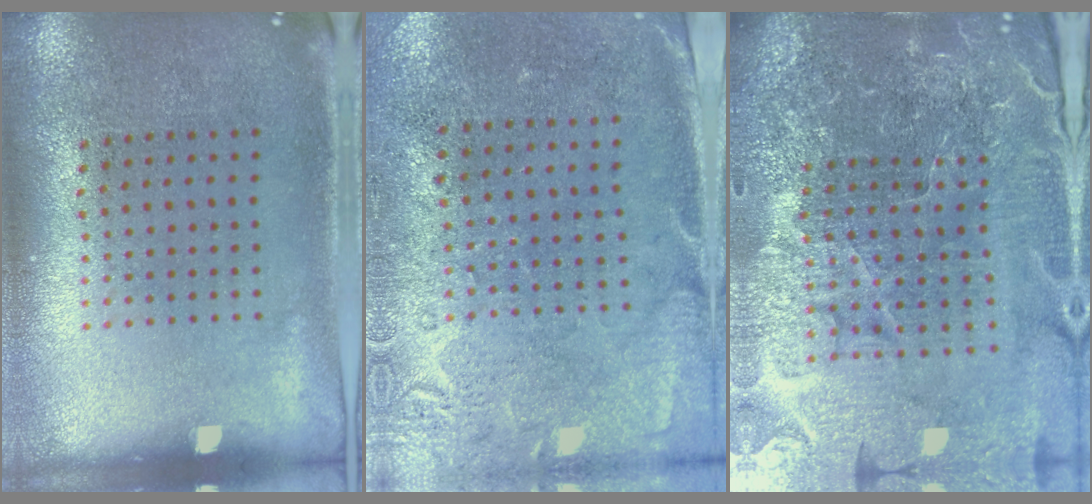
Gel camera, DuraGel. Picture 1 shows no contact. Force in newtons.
{"total": 2.7, "press": 2.3, "slide": 1.5}
{"total": 6.5, "press": 5.8, "slide": 3.0}